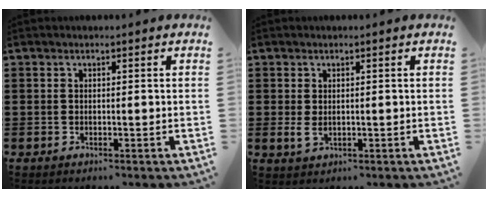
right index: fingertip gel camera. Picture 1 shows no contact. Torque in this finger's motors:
{"motor_torque": [1.21, 0.93, 0.13, 0.03]}